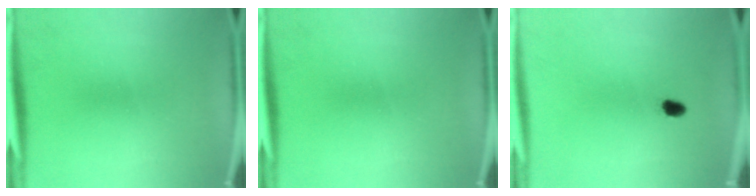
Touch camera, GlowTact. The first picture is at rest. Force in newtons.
{"total": 0.0}
{"total": 1.8}